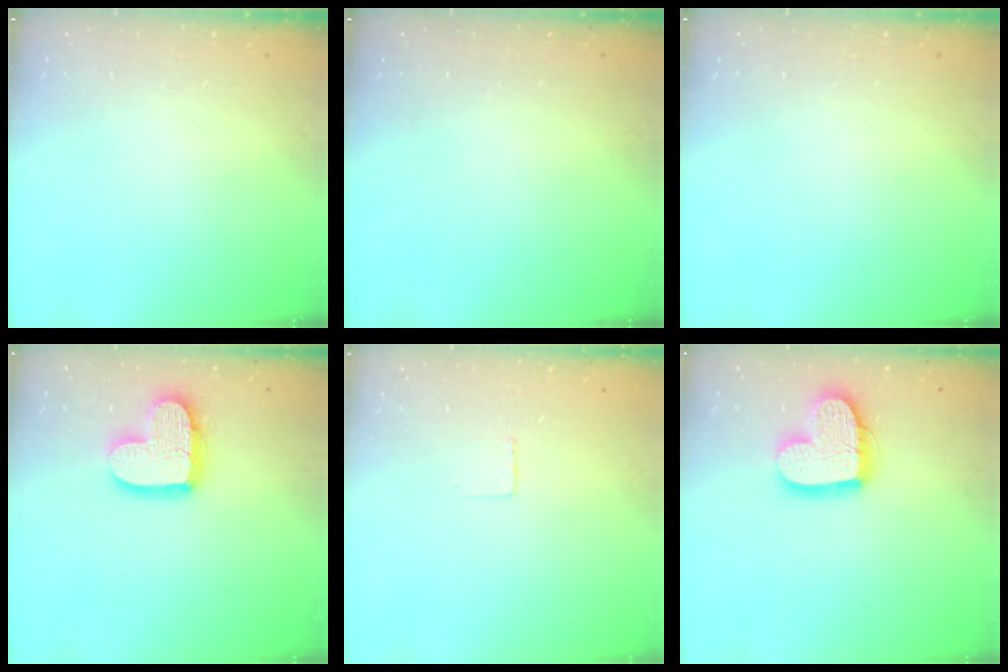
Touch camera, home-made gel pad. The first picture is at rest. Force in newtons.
{"total": 0.0}
{"total": 0.0}
{"total": 14.5, "press": 14.4, "slide": 1.3}
{"total": 2.3, "press": 2.3, "slide": 0.1}
{"total": 15.7, "press": 15.7, "slide": 1.4}